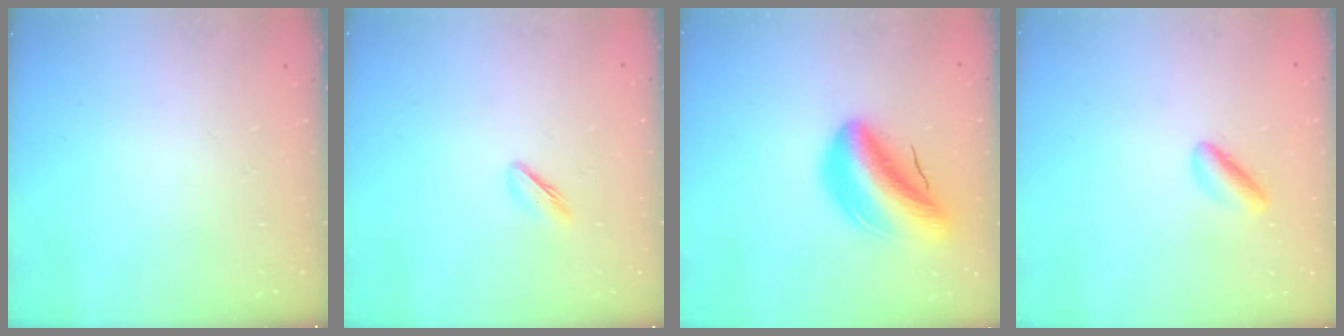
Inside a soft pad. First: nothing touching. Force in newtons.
{"total": 3.5, "press": 3.3, "slide": 1.0}
{"total": 12.0, "press": 11.4, "slide": 3.8}
{"total": 2.8, "press": 2.8, "slide": 0.3}